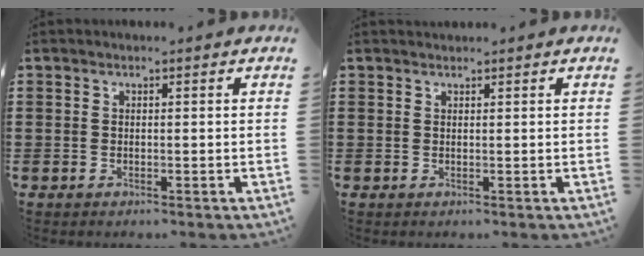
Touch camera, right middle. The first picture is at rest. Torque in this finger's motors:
{"motor_torque": [0.00, 0.00, 0.00, 0.00]}